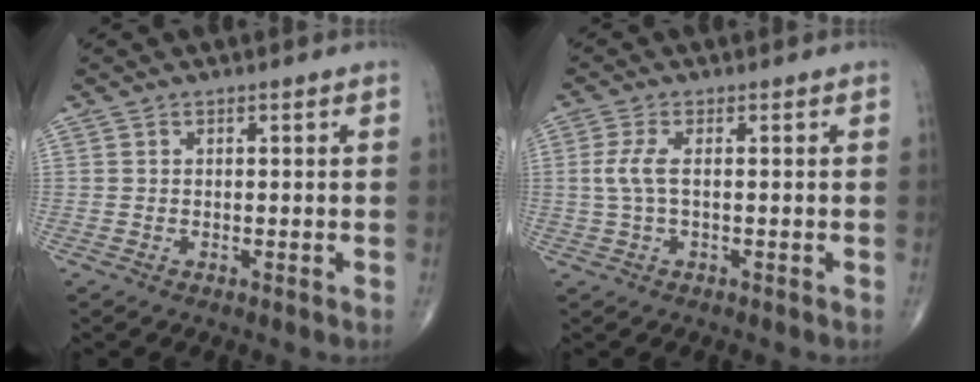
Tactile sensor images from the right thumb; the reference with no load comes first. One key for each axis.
{"total": 3.7, "fx": 0.2, "fy": 1.2, "fz": 3.5, "tx": -0.100, "ty": 0.003, "tz": 0.003}